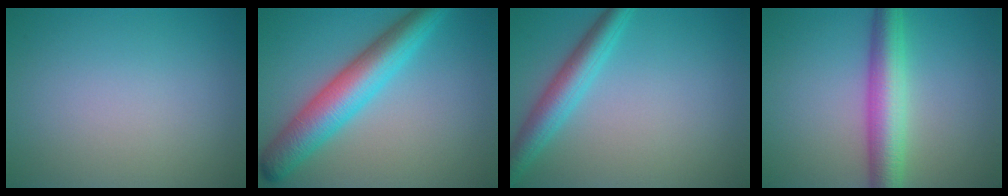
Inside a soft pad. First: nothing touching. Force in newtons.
{"total": 6.9, "press": 6.9, "slide": 0.1}
{"total": 4.1, "press": 4.1, "slide": 0.1}
{"total": 5.7, "press": 5.7, "slide": 0.1}